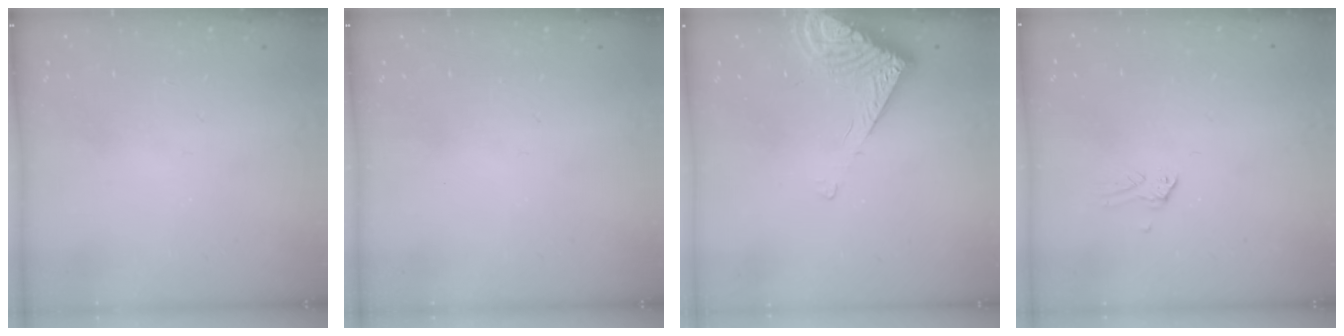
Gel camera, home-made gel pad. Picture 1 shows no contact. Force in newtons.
{"total": 0.0}
{"total": 9.1, "press": 9.0, "slide": 0.7}
{"total": 0.0}